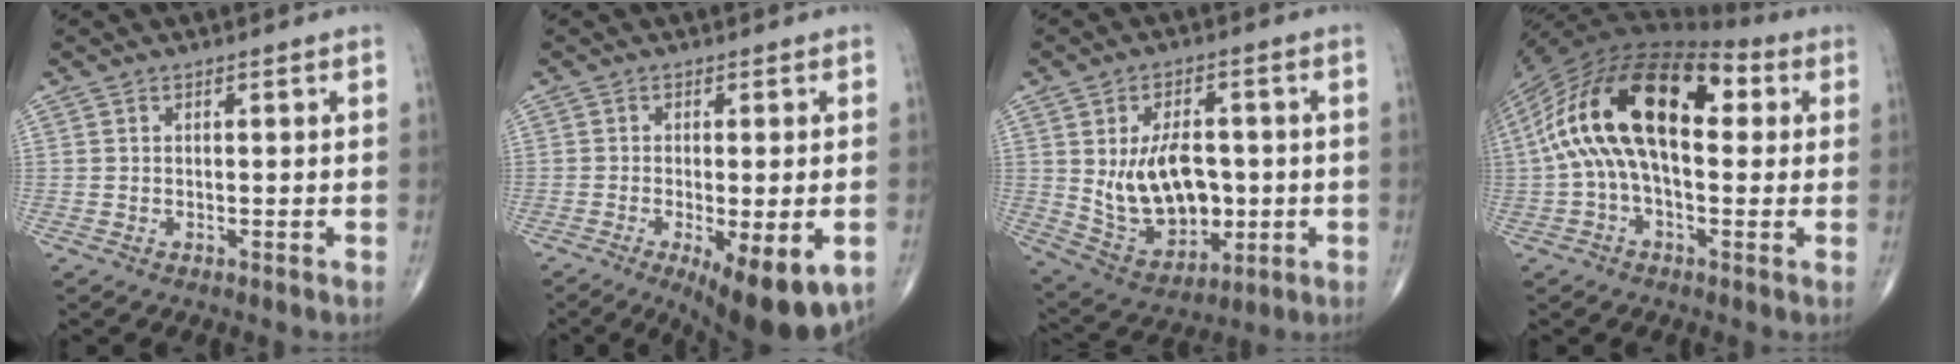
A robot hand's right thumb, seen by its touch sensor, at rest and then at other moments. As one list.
[{"total": 13.4, "force": [-5.5, 4.4, 11.4], "torque": [-0.148, -0.011, -0.072]}, {"total": 14.4, "force": [-0.1, 9.3, 11.0], "torque": [-0.156, -0.006, 0.021]}, {"total": 22.1, "force": [2.9, 11.3, 18.8], "torque": [-0.336, 0.046, 0.033]}]